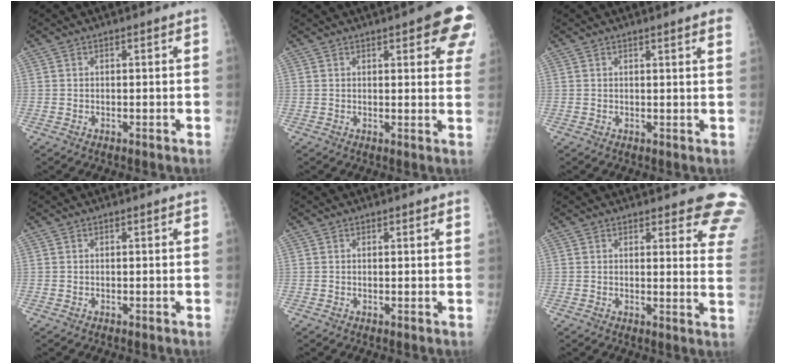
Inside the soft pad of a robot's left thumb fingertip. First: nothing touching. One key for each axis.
{"total": 11.2, "fx": 5.9, "fy": 3.5, "fz": 8.9, "tx": -0.073, "ty": -0.017, "tz": 0.061}
{"total": 3.4, "fx": 2.5, "fy": 0.1, "fz": 2.3, "tx": -0.027, "ty": -0.005, "tz": 0.023}
{"total": 0.0}
{"total": 1.7, "fx": 1.0, "fy": 0.4, "fz": 1.3, "tx": -0.010, "ty": -0.001, "tz": 0.010}
{"total": 11.8, "fx": 9.7, "fy": 3.3, "fz": 5.9, "tx": -0.018, "ty": -0.053, "tz": 0.085}